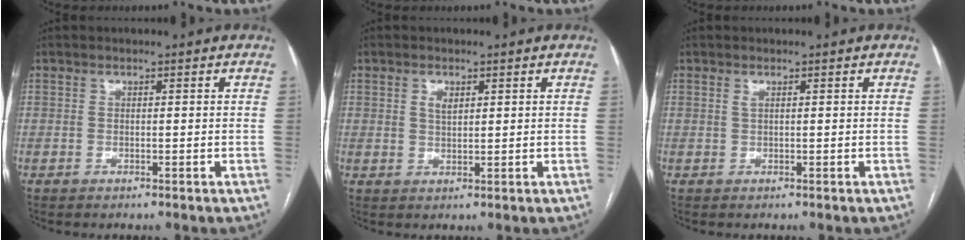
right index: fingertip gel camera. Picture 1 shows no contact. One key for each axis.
{"total": 2.1, "fx": 0.9, "fy": 1.1, "fz": 1.5, "tx": -0.029, "ty": 0.002, "tz": 0.019}
{"total": 0.6, "fx": 0.3, "fy": 0.1, "fz": 0.5, "tx": -0.015, "ty": -0.001, "tz": 0.008}